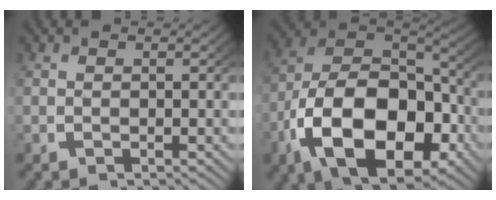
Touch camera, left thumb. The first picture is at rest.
{"total": 17.9, "force": [-3.9, 11.4, 13.2], "torque": [-0.287, -0.063, -0.037]}